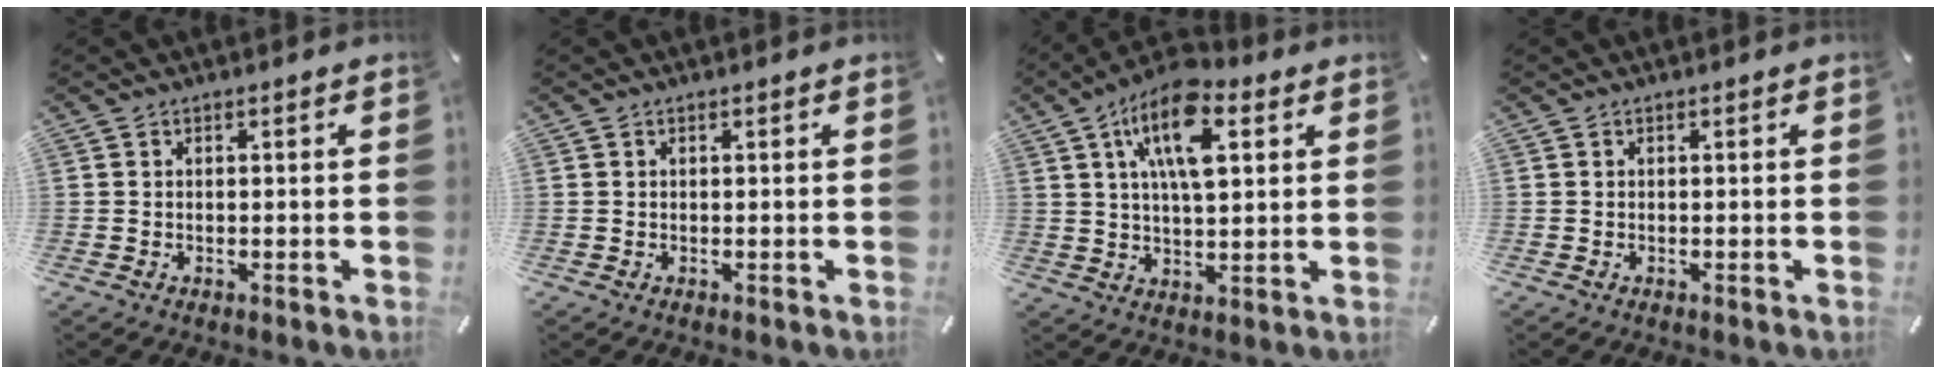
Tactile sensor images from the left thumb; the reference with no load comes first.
{"total": 0.0}
{"total": 13.6, "force": [5.8, 6.2, 10.6], "torque": [-0.191, -0.009, 0.098]}
{"total": 0.0}